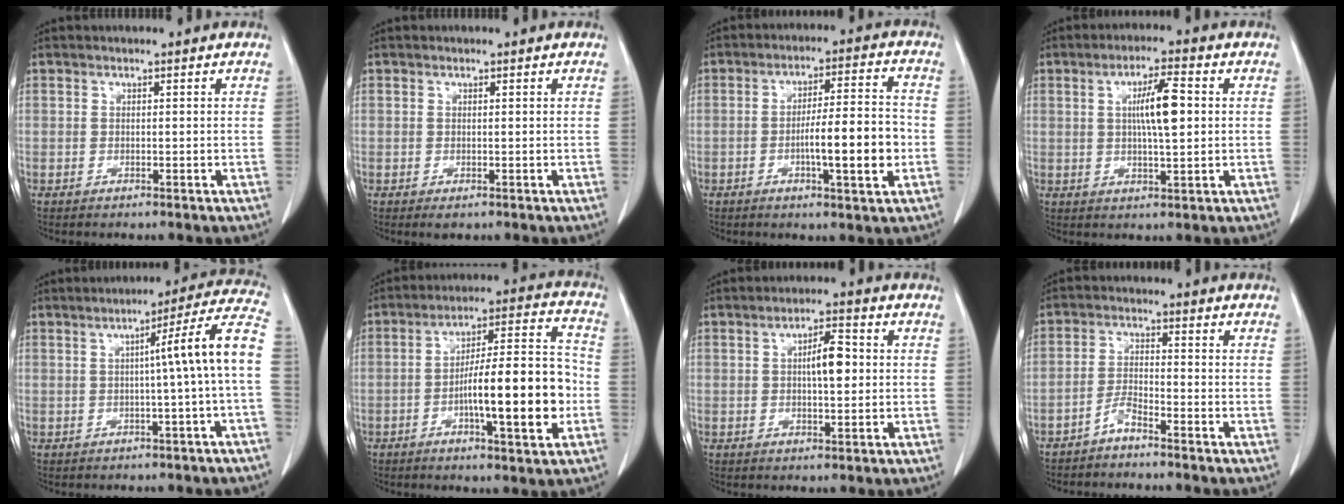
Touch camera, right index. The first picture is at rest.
{"total": 0.6, "force": [-0.1, 0.4, 0.4], "torque": [-0.006, -0.001, 0.002]}
{"total": 10.0, "force": [-2.3, 1.0, 9.7], "torque": [-0.152, 0.006, -0.037]}
{"total": 7.0, "force": [1.1, 0.9, 6.9], "torque": [-0.120, 0.005, 0.019]}
{"total": 10.3, "force": [0.0, -1.6, 10.1], "torque": [-0.127, 0.022, -0.006]}
{"total": 15.6, "force": [-3.6, 2.2, 15.0], "torque": [-0.235, 0.016, -0.054]}
{"total": 5.2, "force": [0.6, 1.4, 4.9], "torque": [-0.082, 0.008, 0.010]}
{"total": 2.8, "force": [-2.5, 0.1, 1.2], "torque": [-0.027, 0.000, -0.052]}